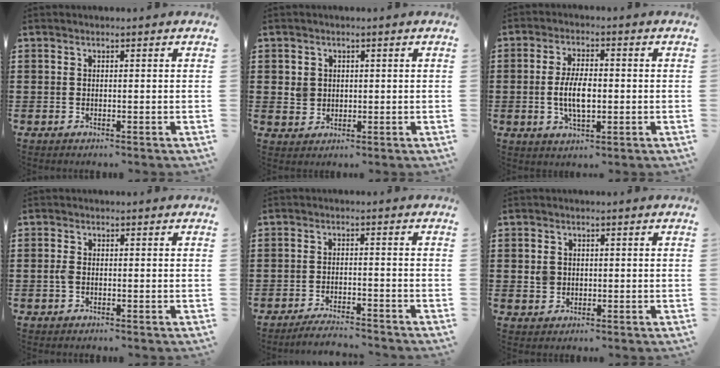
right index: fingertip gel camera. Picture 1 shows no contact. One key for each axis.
{"total": 2.5, "fx": 0.5, "fy": 2.3, "fz": 0.8, "tx": -0.025, "ty": 0.010, "tz": 0.008}
{"total": 6.4, "fx": -0.6, "fy": 2.5, "fz": 5.8, "tx": -0.117, "ty": -0.008, "tz": -0.018}
{"total": 1.6, "fx": -0.3, "fy": 0.9, "fz": 1.2, "tx": -0.033, "ty": 0.001, "tz": -0.008}
{"total": 3.0, "fx": -3.0, "fy": 0.1, "fz": 0.2, "tx": -0.007, "ty": 0.002, "tz": -0.062}
{"total": 2.2, "fx": 0.1, "fy": 2.0, "fz": 0.9, "tx": -0.023, "ty": 0.011, "tz": 0.000}